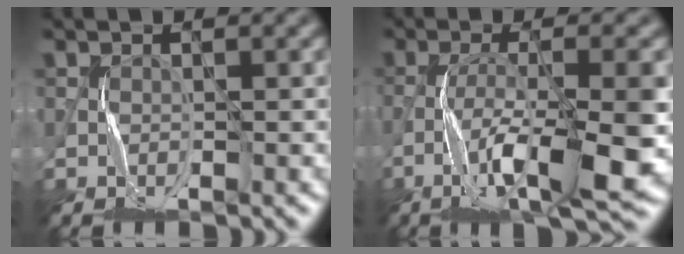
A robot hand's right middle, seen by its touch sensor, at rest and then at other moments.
{"total": 9.8, "force": [-4.4, 2.0, 8.6], "torque": [-0.151, -0.001, -0.077]}